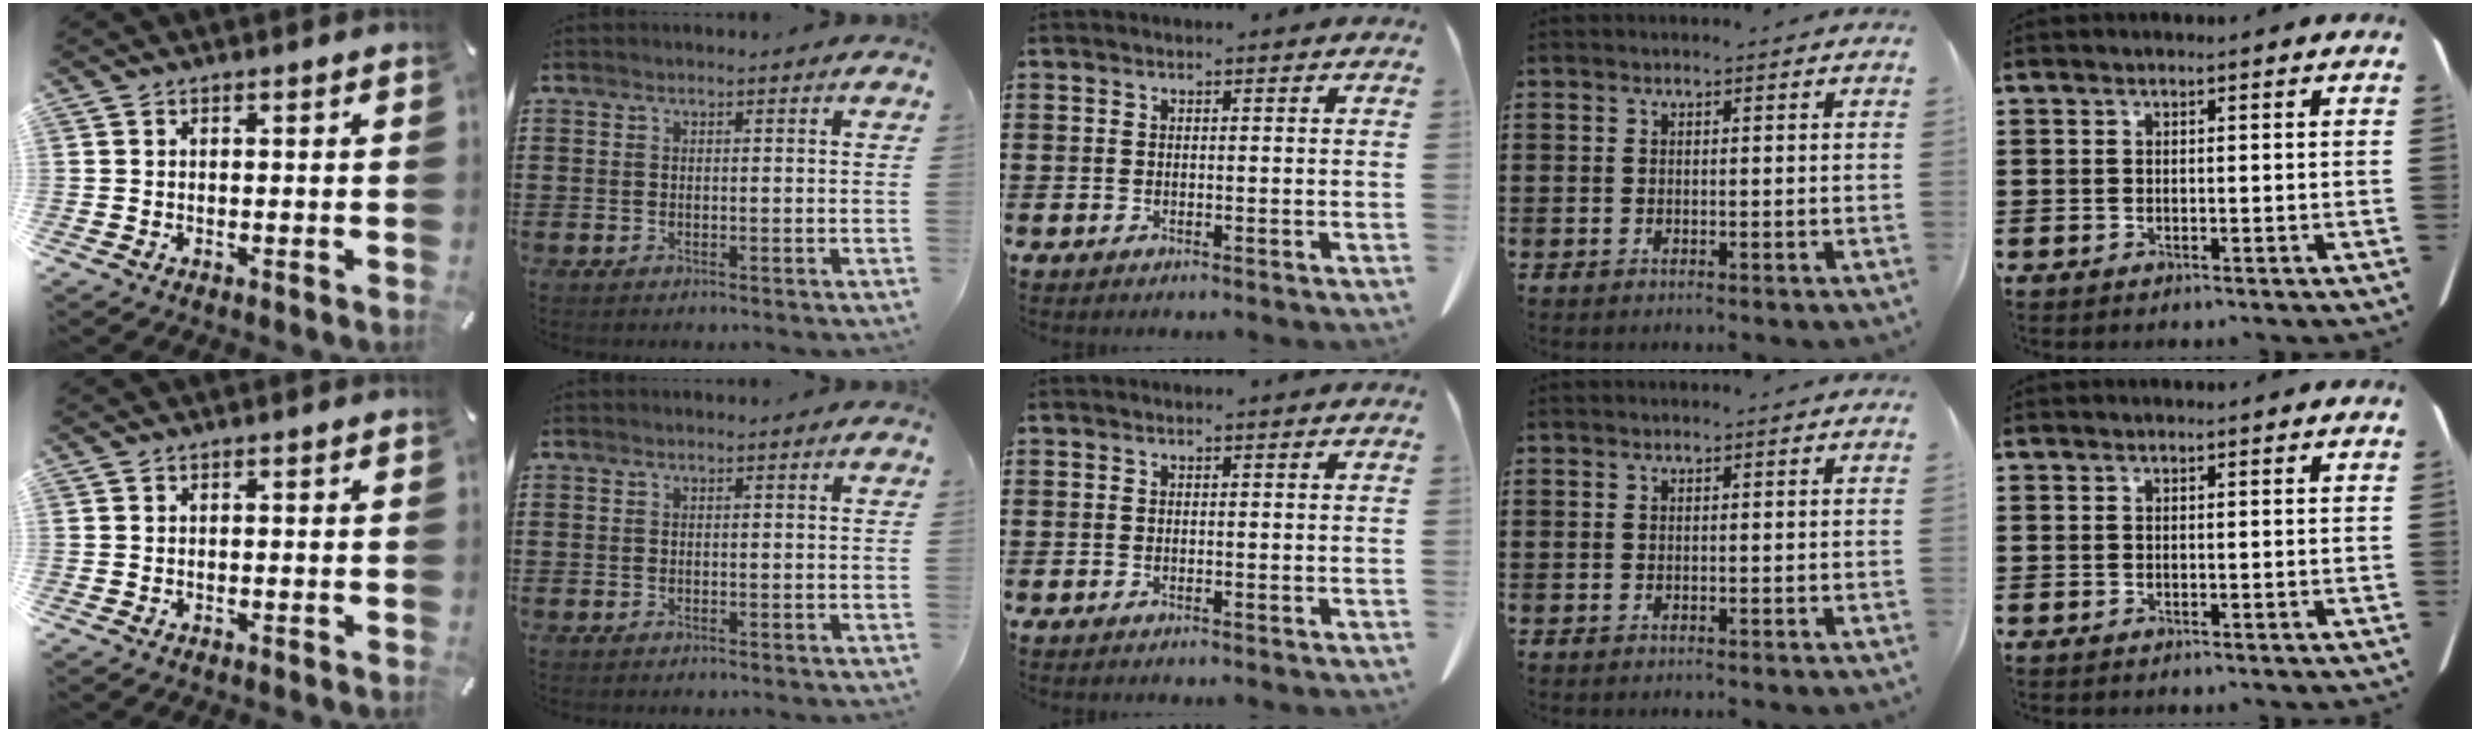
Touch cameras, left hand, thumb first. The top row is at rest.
{}